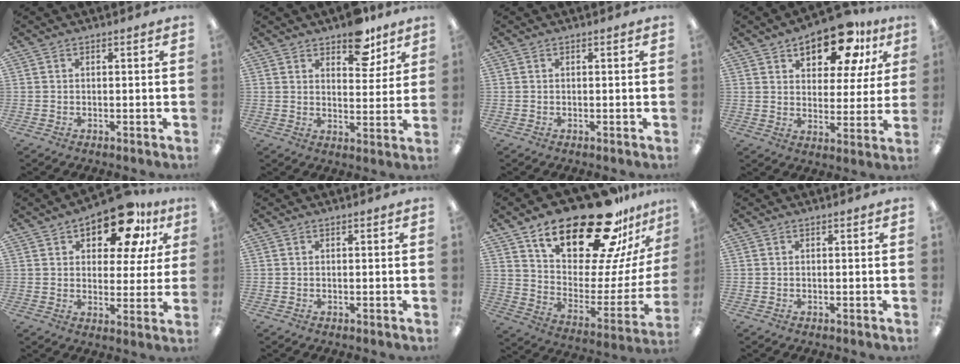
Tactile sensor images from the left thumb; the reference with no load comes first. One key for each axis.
{"total": 8.9, "fx": 6.6, "fy": 4.4, "fz": 3.9, "tx": -0.034, "ty": -0.039, "tz": 0.114}
{"total": 0.0}
{"total": 14.7, "fx": 10.1, "fy": 6.7, "fz": 8.2, "tx": -0.121, "ty": -0.050, "tz": 0.174}
{"total": 15.6, "fx": 10.5, "fy": 7.1, "fz": 9.2, "tx": -0.139, "ty": -0.052, "tz": 0.177}
{"total": 0.0}
{"total": 26.6, "fx": 19.7, "fy": 9.1, "fz": 15.4, "tx": -0.242, "ty": -0.136, "tz": 0.335}
{"total": 0.0}